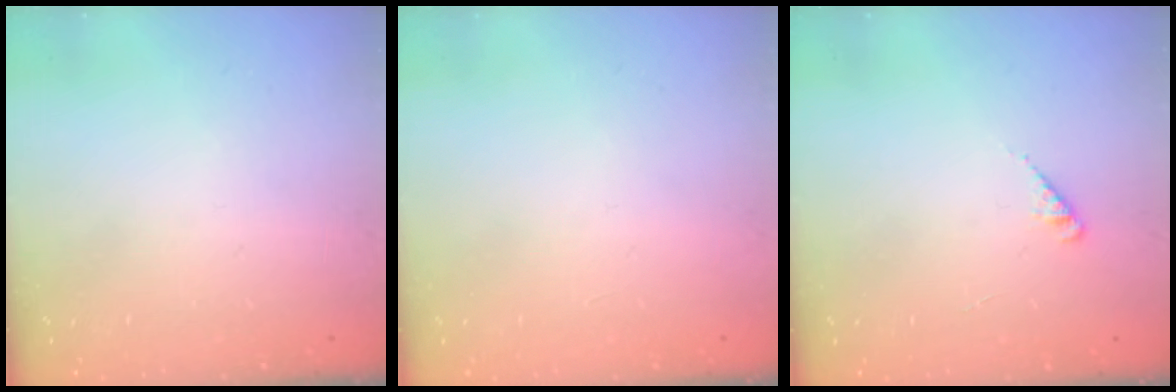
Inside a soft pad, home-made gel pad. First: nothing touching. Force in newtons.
{"total": 0.0}
{"total": 1.8, "press": 1.8, "slide": 0.3}